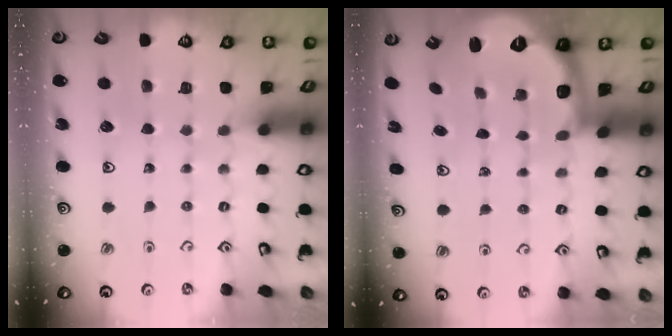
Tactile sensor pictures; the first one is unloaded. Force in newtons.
{"total": 2.5, "press": 2.0, "slide": 1.6}